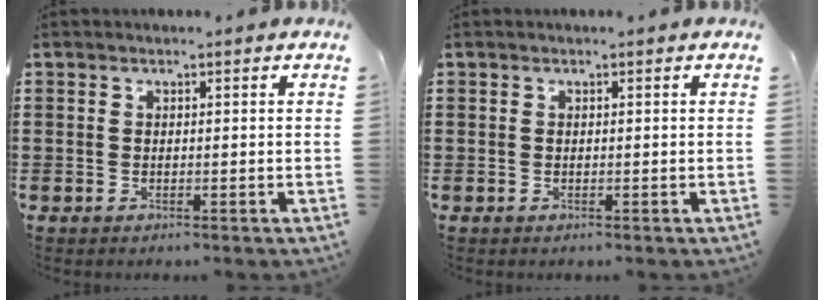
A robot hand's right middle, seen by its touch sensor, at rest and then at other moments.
{"total": 0.0}